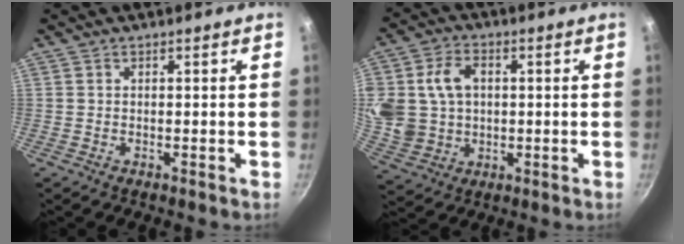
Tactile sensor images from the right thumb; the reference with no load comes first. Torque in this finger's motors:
{"motor_torque": [-0.15, 0.65, 0.57, 0.80, 0.17]}